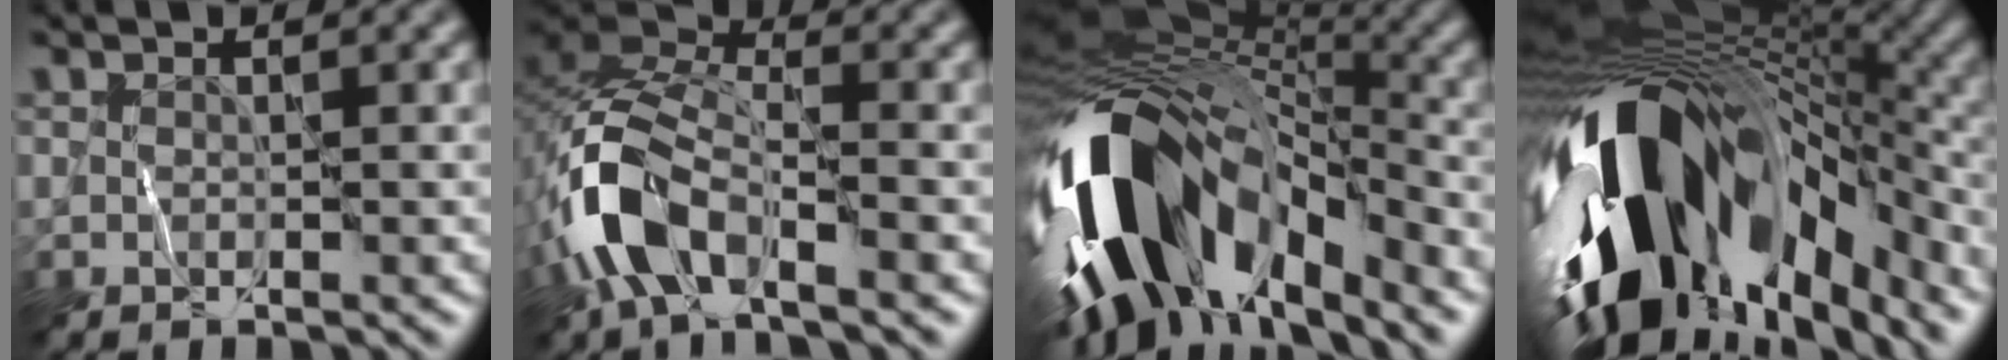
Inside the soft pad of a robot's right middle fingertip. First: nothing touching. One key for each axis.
{"total": 8.3, "fx": -3.9, "fy": 4.3, "fz": 6.0, "tx": -0.126, "ty": 0.005, "tz": -0.085}
{"total": 15.1, "fx": -6.2, "fy": 8.3, "fz": 11.0, "tx": -0.210, "ty": -0.011, "tz": -0.109}
{"total": 16.9, "fx": -5.8, "fy": 8.9, "fz": 13.1, "tx": -0.244, "ty": -0.024, "tz": -0.090}